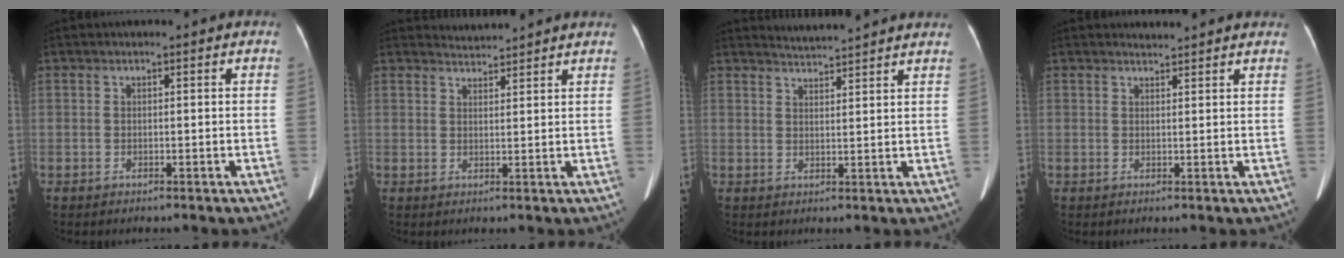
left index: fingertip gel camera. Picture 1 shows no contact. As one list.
[{"total": 3.3, "force": [3.2, -0.3, -0.3], "torque": [-0.002, 0.010, 0.047]}, {"total": 6.7, "force": [6.6, -0.6, 1.3], "torque": [-0.026, 0.013, 0.081]}, {"total": 3.8, "force": [3.7, 0.4, 0.5], "torque": [-0.013, 0.013, 0.040]}]